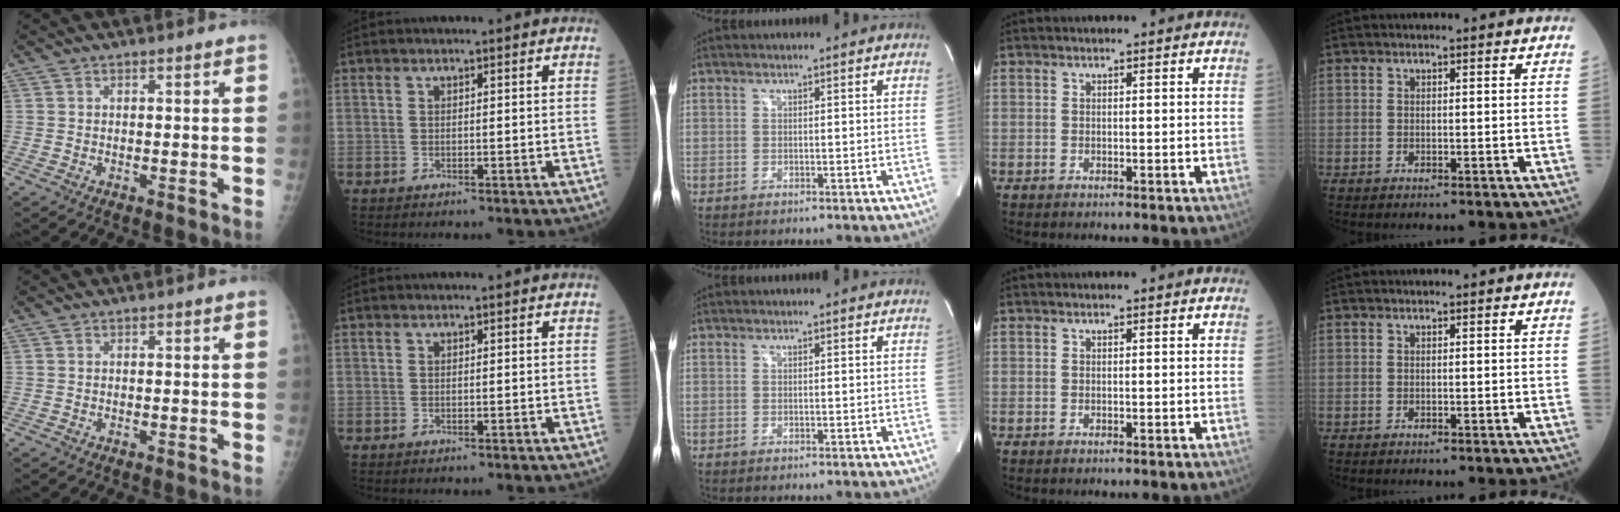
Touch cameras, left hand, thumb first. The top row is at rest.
{}